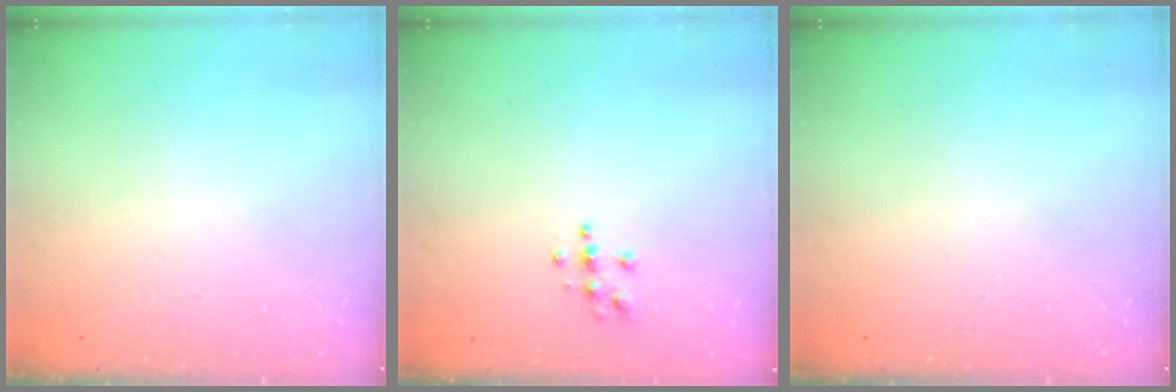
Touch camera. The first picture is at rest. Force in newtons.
{"total": 3.9, "press": 3.9, "slide": 0.3}
{"total": 0.0}